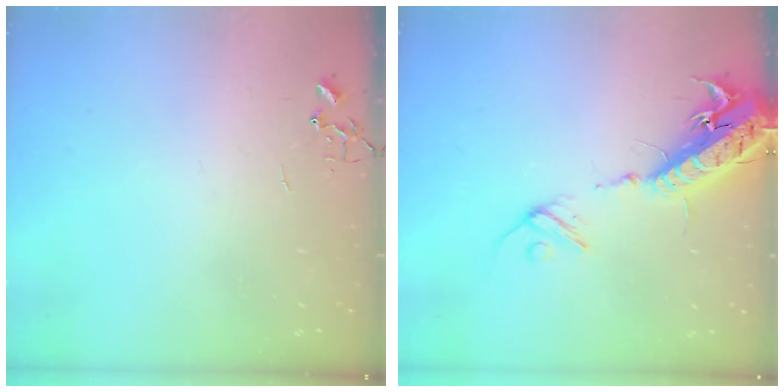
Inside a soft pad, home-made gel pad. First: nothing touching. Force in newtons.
{"total": 18.2, "press": 17.7, "slide": 4.1}